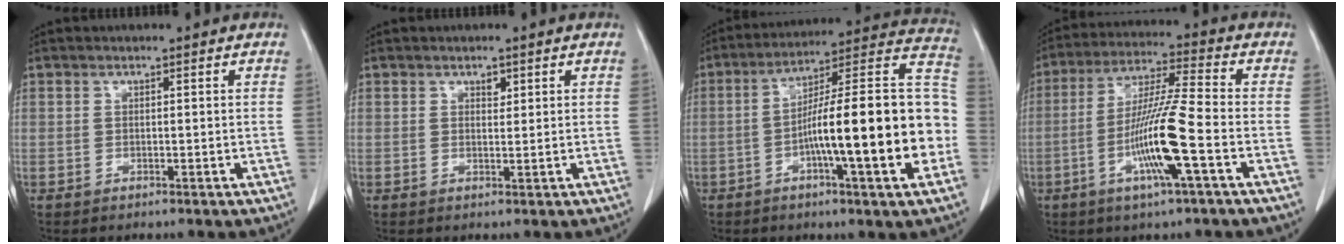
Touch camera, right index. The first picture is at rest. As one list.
[{"total": 1.4, "force": [0.9, 0.7, 0.8], "torque": [-0.009, -0.005, 0.013]}, {"total": 22.1, "force": [-4.5, 1.9, 21.5], "torque": [-0.273, 0.023, -0.069]}, {"total": 12.3, "force": [-3.9, -0.4, 11.7], "torque": [-0.229, -0.007, -0.079]}]